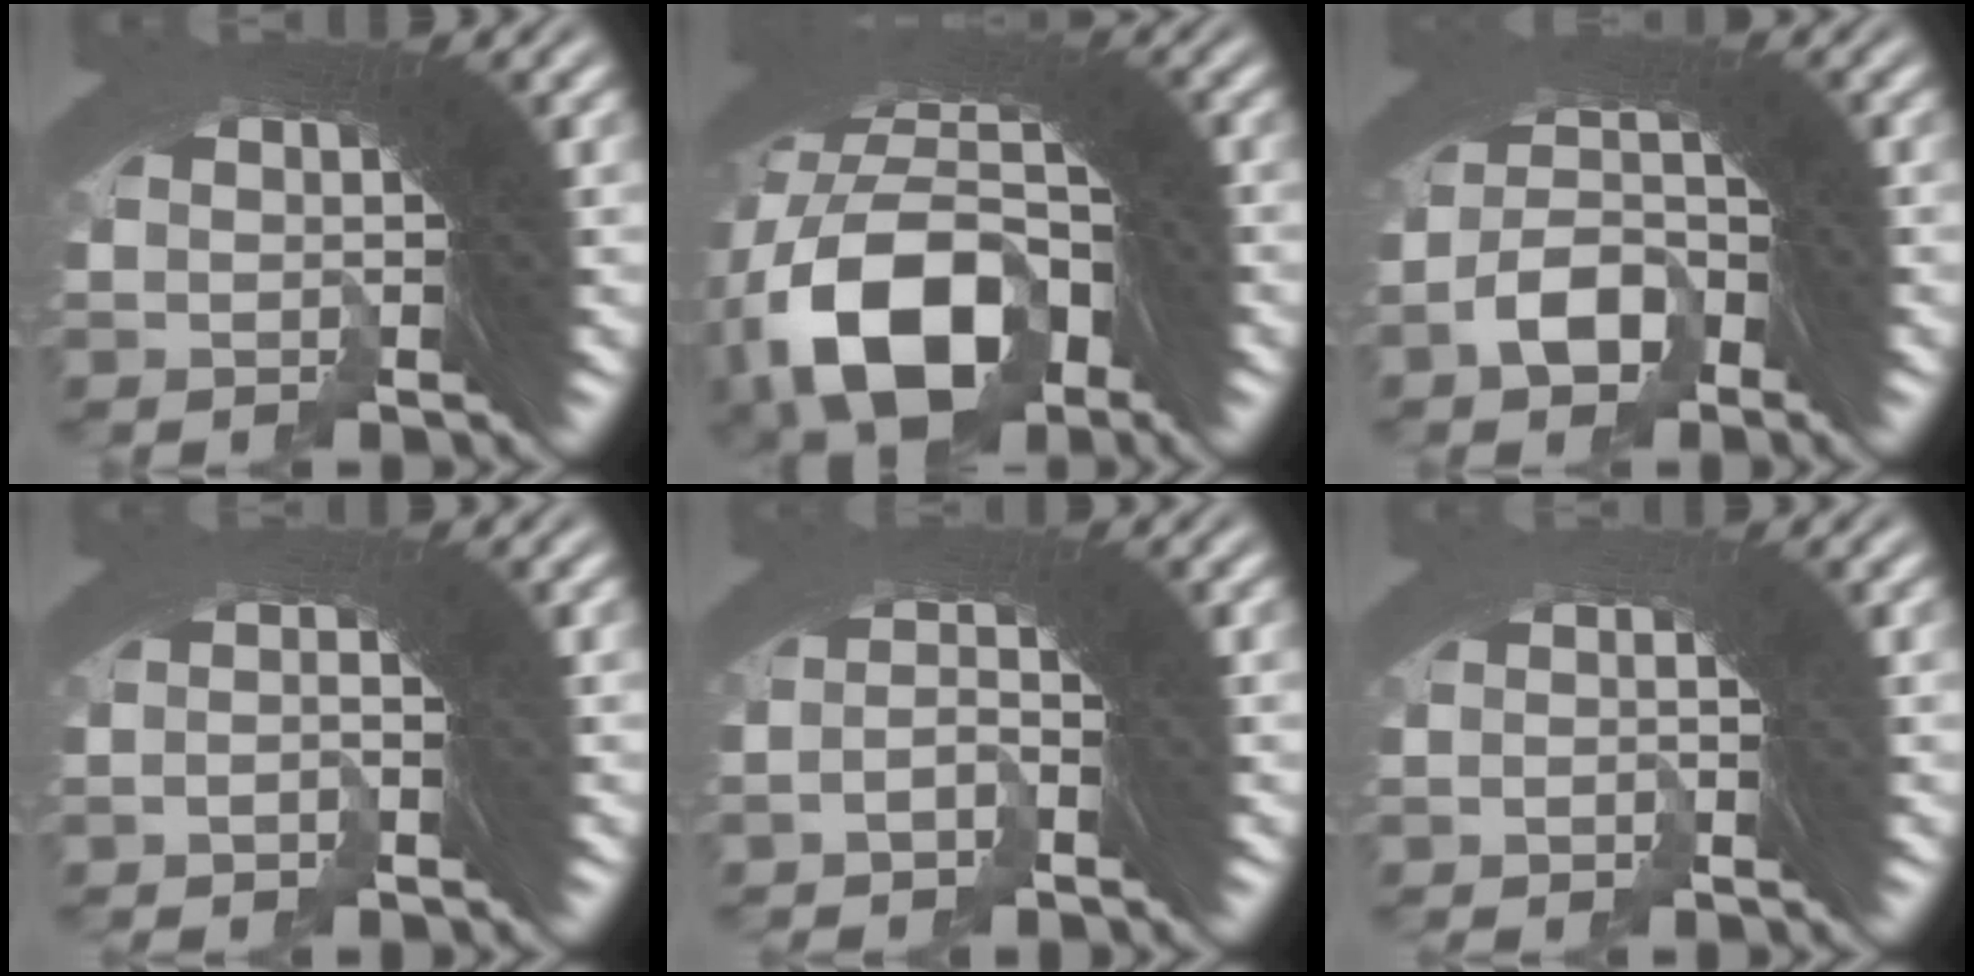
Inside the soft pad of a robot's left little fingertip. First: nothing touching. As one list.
[{"total": 11.9, "force": [-3.7, 8.0, 8.0], "torque": [-0.147, -0.029, -0.058]}, {"total": 4.5, "force": [-2.6, 3.3, 1.6], "torque": [-0.026, -0.004, -0.055]}, {"total": 2.2, "force": [-2.0, -0.4, -0.8], "torque": [0.032, 0.008, -0.038]}, {"total": 2.7, "force": [-2.6, 0.7, -0.1], "torque": [0.030, 0.011, -0.054]}, {"total": 2.6, "force": [-2.0, -0.8, -1.5], "torque": [0.033, -0.001, -0.033]}]